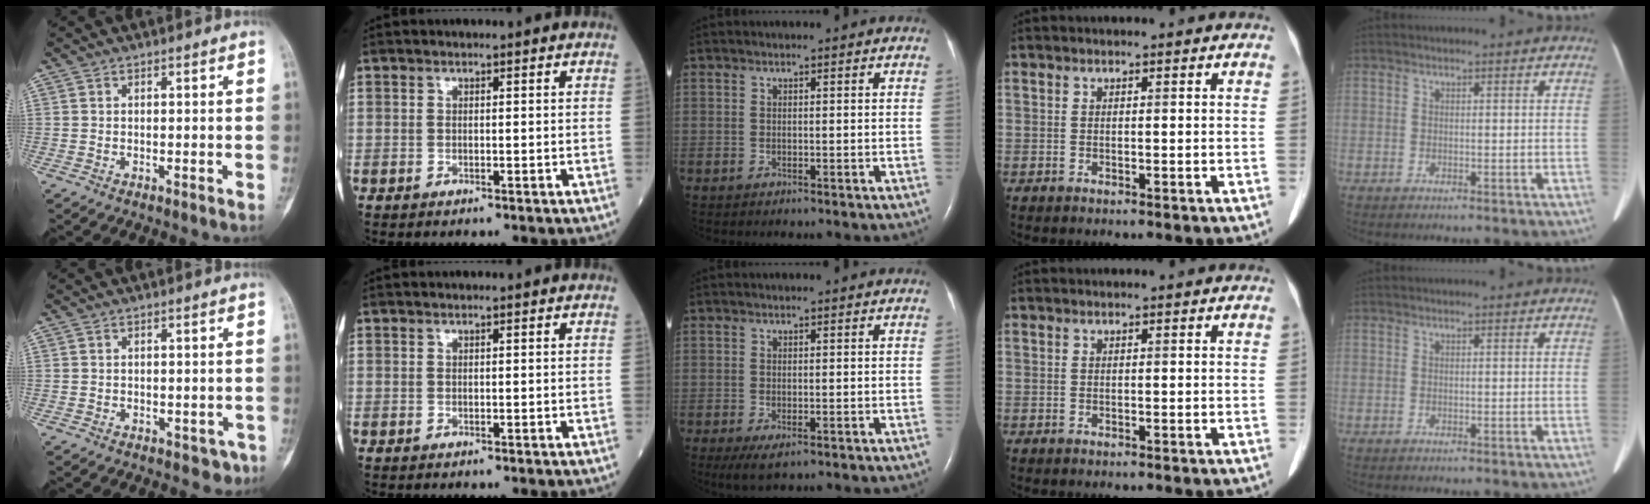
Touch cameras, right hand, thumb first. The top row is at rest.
{"thumb": {"total": 2.7, "force": [-1.3, 2.0, 1.4], "torque": [0.001, 0.006, -0.010]}, "middle": {"total": 3.0, "force": [-1.4, 1.0, 2.5], "torque": [-0.048, -0.009, -0.016]}}